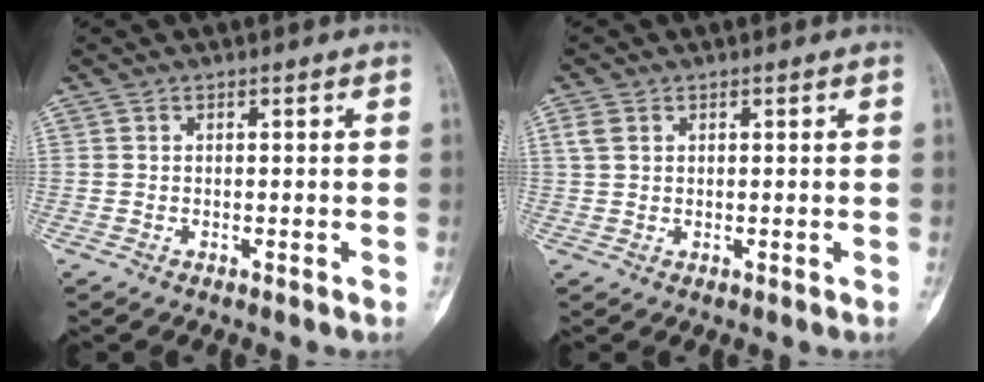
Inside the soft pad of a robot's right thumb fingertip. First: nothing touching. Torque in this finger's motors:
{"motor_torque": [-0.42, 0.02, 0.38, 0.08, 0.07]}